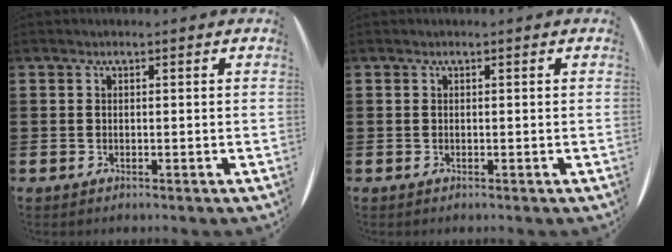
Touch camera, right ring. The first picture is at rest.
{"total": 0.0}